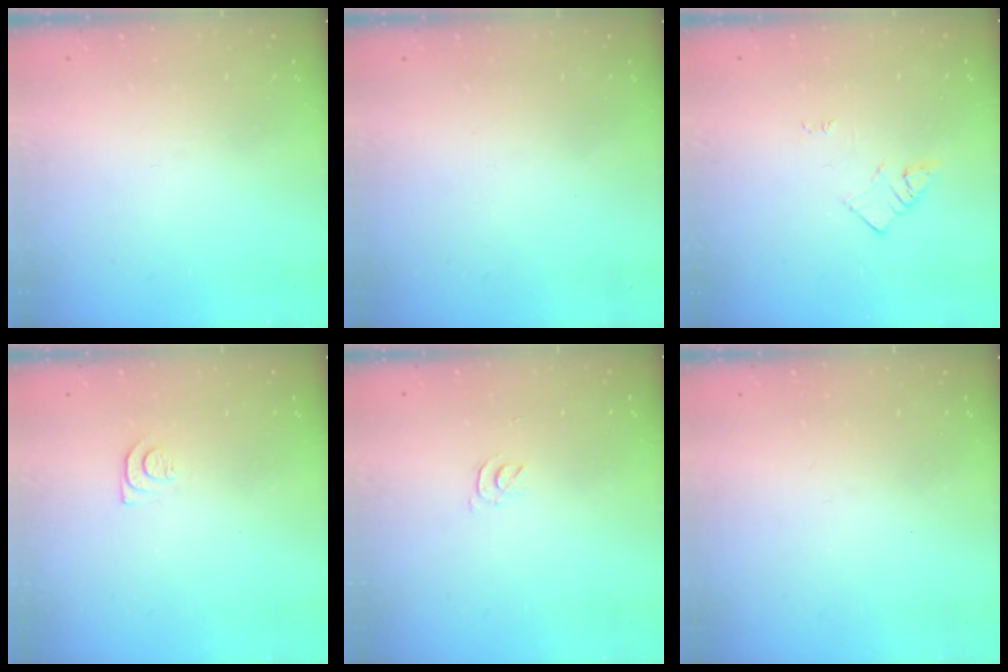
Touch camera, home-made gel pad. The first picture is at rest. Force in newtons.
{"total": 3.5, "press": 3.4, "slide": 0.4}
{"total": 2.1, "press": 2.1, "slide": 0.3}
{"total": 7.4, "press": 7.4, "slide": 0.5}
{"total": 2.9, "press": 2.9, "slide": 0.5}
{"total": 2.1, "press": 2.0, "slide": 0.4}